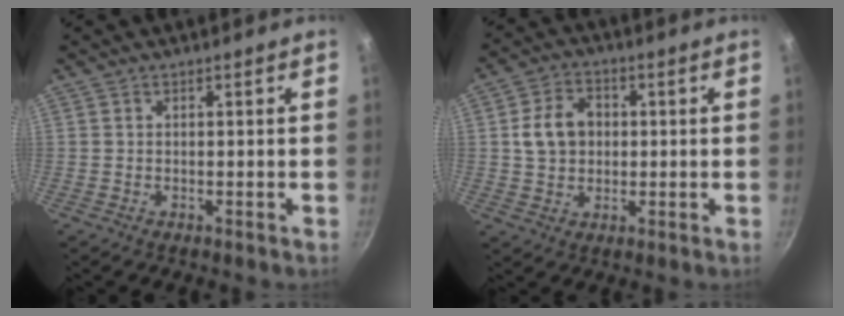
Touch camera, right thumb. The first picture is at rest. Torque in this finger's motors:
{"motor_torque": [-0.77, 0.91, 0.71, 0.05, 0.06]}